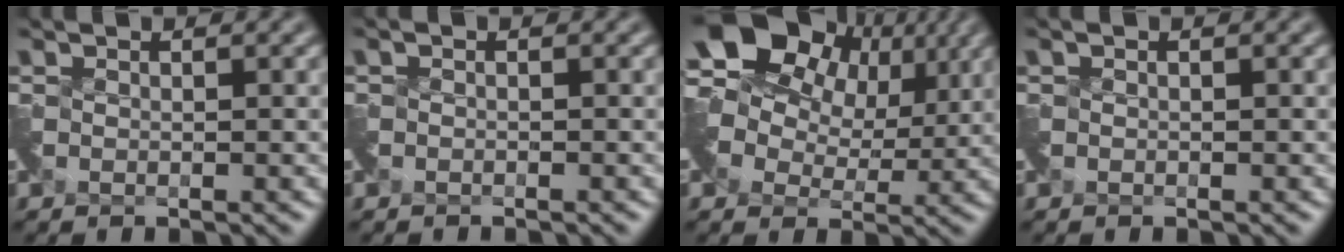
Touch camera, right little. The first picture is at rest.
{"total": 1.1, "force": [-1.0, 0.0, -0.3], "torque": [0.004, -0.013, -0.024]}
{"total": 12.1, "force": [5.0, 8.2, 7.3], "torque": [-0.124, 0.026, 0.079]}
{"total": 0.0}